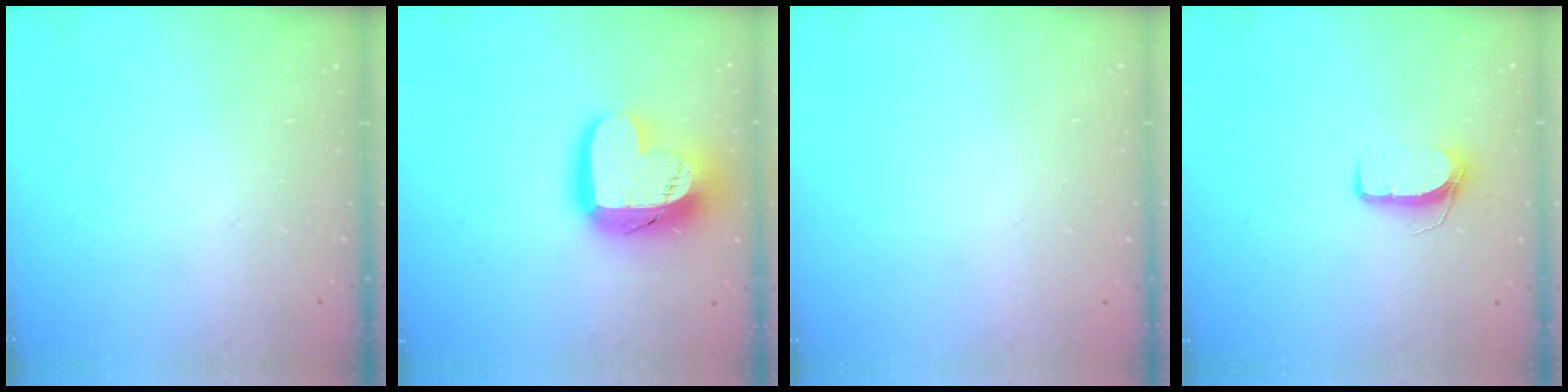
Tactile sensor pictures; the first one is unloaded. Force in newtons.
{"total": 18.9, "press": 18.8, "slide": 1.7}
{"total": 0.7, "press": 0.6, "slide": 0.3}
{"total": 7.0, "press": 7.0, "slide": 0.6}